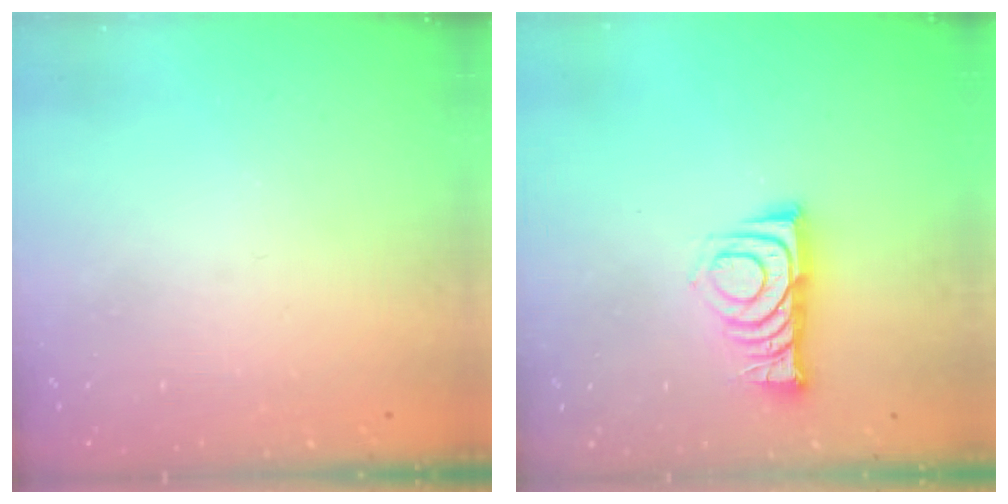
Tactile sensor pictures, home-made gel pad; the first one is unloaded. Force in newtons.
{"total": 8.9, "press": 8.8, "slide": 0.9}